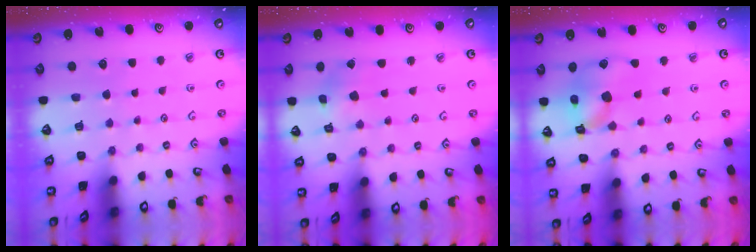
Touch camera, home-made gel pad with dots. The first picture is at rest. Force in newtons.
{"total": 1.3, "press": 1.3, "slide": 0.2}
{"total": 13.6, "press": 13.5, "slide": 2.1}